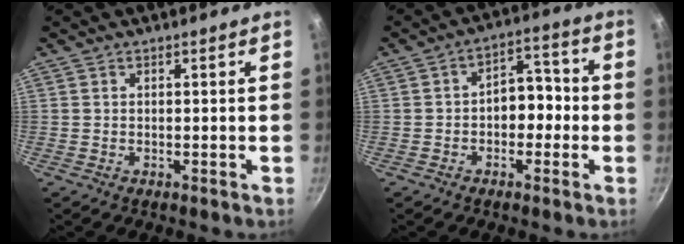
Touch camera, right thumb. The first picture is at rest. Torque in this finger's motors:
{"motor_torque": [-0.12, 0.31, 0.61, -0.33, 0.07]}